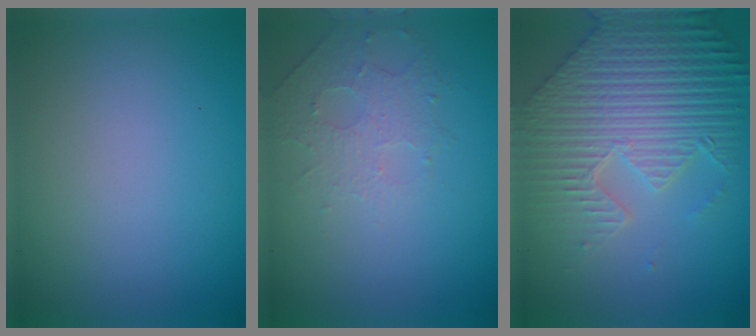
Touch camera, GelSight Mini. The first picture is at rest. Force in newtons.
{"total": 1.6, "press": 1.2, "slide": 1.0}
{"total": 9.5, "press": 6.5, "slide": 6.8}